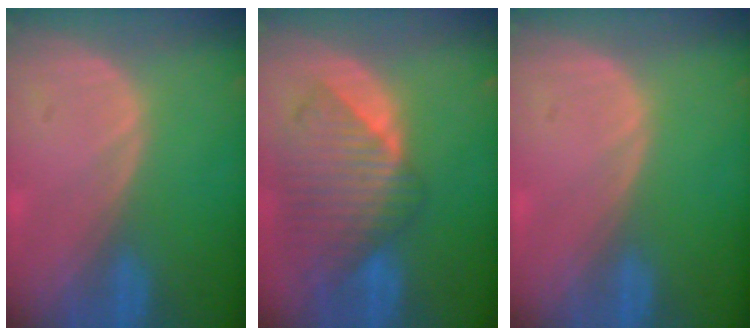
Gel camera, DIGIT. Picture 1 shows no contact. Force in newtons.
{"total": 9.8, "press": 8.6, "slide": 4.8}
{"total": 0.0}